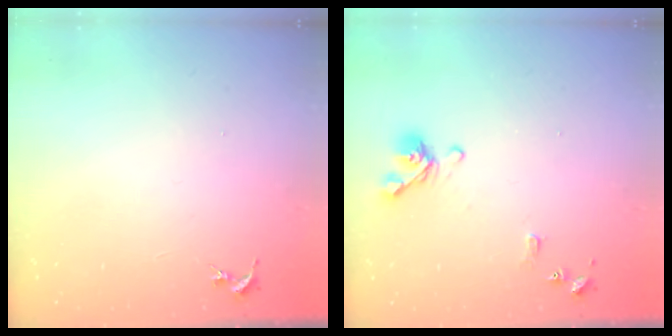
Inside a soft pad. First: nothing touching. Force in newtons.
{"total": 10.1, "press": 10.0, "slide": 1.4}